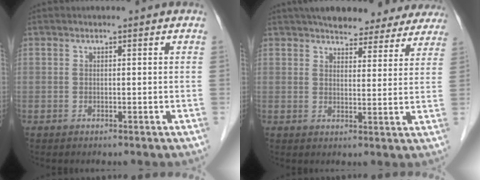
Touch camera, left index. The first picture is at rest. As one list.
[{"total": 18.3, "force": [16.1, 5.7, 6.4], "torque": [-0.075, 0.018, 0.191]}]